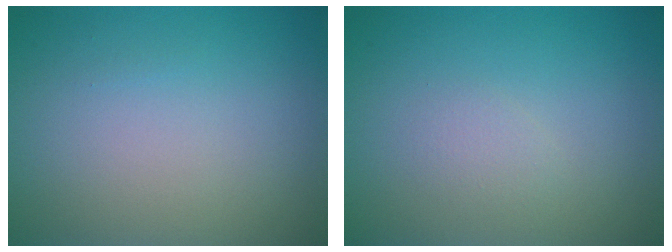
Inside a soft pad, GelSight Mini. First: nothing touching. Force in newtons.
{"total": 1.0, "press": 1.0, "slide": 0.0}